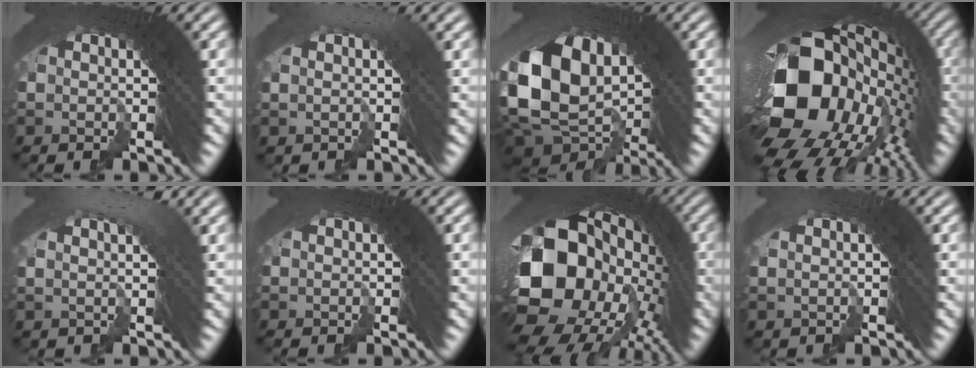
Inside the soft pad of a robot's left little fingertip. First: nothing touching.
{"total": 0.9, "force": [0.6, -0.3, 0.7], "torque": [0.008, 0.021, 0.003]}
{"total": 11.2, "force": [-1.7, 8.1, 7.6], "torque": [-0.176, -0.047, -0.004]}
{"total": 30.0, "force": [2.0, 17.8, 24.0], "torque": [-0.326, 0.034, 0.011]}
{"total": 2.0, "force": [1.3, -0.4, 1.5], "torque": [-0.007, 0.017, 0.019]}
{"total": 0.0}
{"total": 23.6, "force": [-0.7, 14.5, 18.6], "torque": [-0.281, -0.018, -0.003]}
{"total": 1.0, "force": [-0.2, -0.8, -0.6], "torque": [0.017, 0.006, -0.001]}